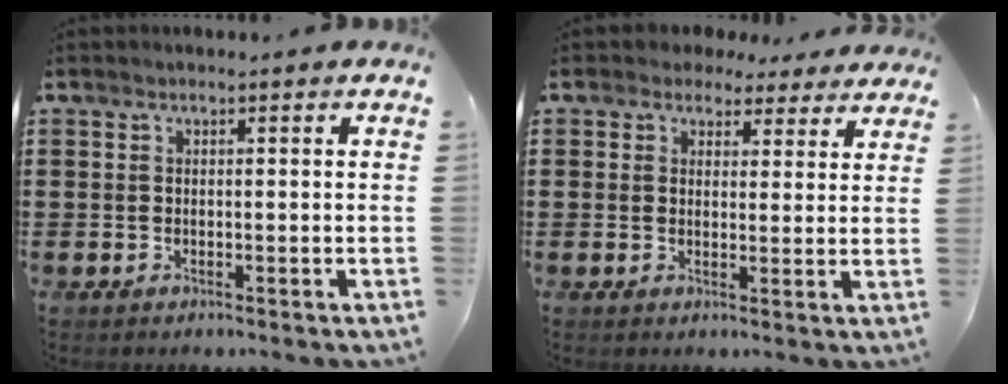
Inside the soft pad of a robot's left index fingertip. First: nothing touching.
{"total": 3.4, "force": [2.8, 1.8, 0.6], "torque": [-0.017, -0.002, 0.051]}